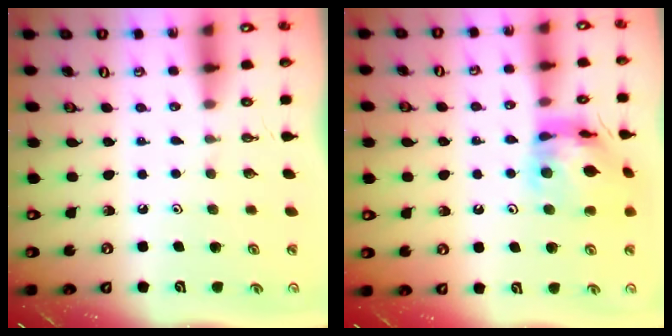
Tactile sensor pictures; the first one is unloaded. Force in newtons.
{"total": 13.5, "press": 13.4, "slide": 1.5}